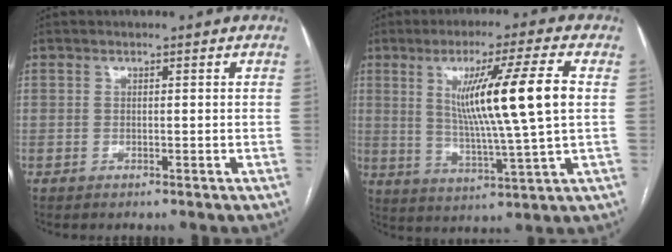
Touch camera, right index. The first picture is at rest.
{"total": 13.9, "force": [2.8, -1.1, 13.6], "torque": [-0.232, -0.005, 0.049]}